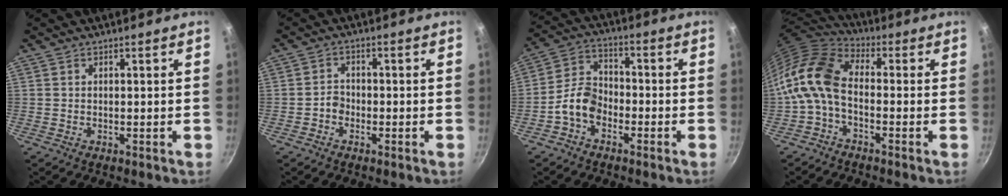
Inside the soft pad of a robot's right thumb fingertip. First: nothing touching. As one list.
[{"total": 2.4, "force": [-1.1, 1.9, 1.0], "torque": [-0.004, 0.016, -0.023]}, {"total": 7.5, "force": [-3.4, 5.1, 4.4], "torque": [-0.065, 0.040, -0.078]}, {"total": 12.1, "force": [-2.3, 7.2, 9.4], "torque": [-0.188, 0.039, -0.068]}]